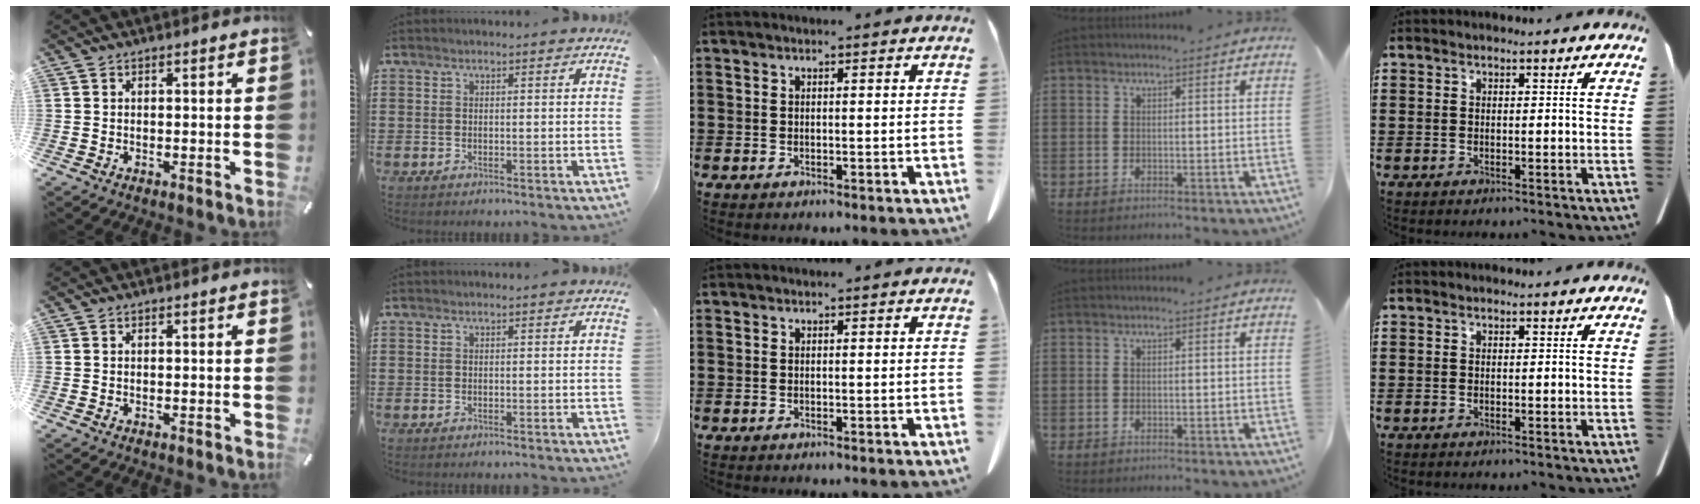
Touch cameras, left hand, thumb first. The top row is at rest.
{}